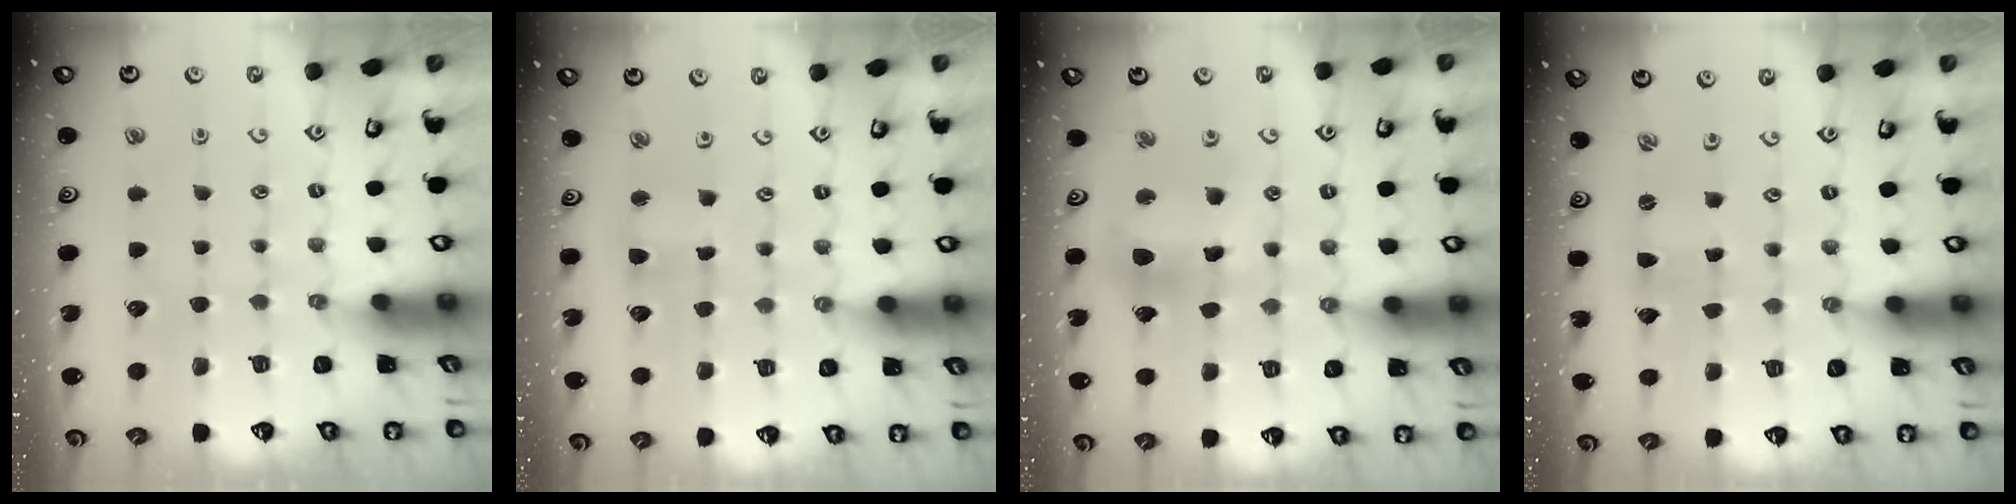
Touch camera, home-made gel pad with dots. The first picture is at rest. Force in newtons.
{"total": 2.5, "press": 2.4, "slide": 0.4}
{"total": 11.0, "press": 10.9, "slide": 1.6}
{"total": 0.0}